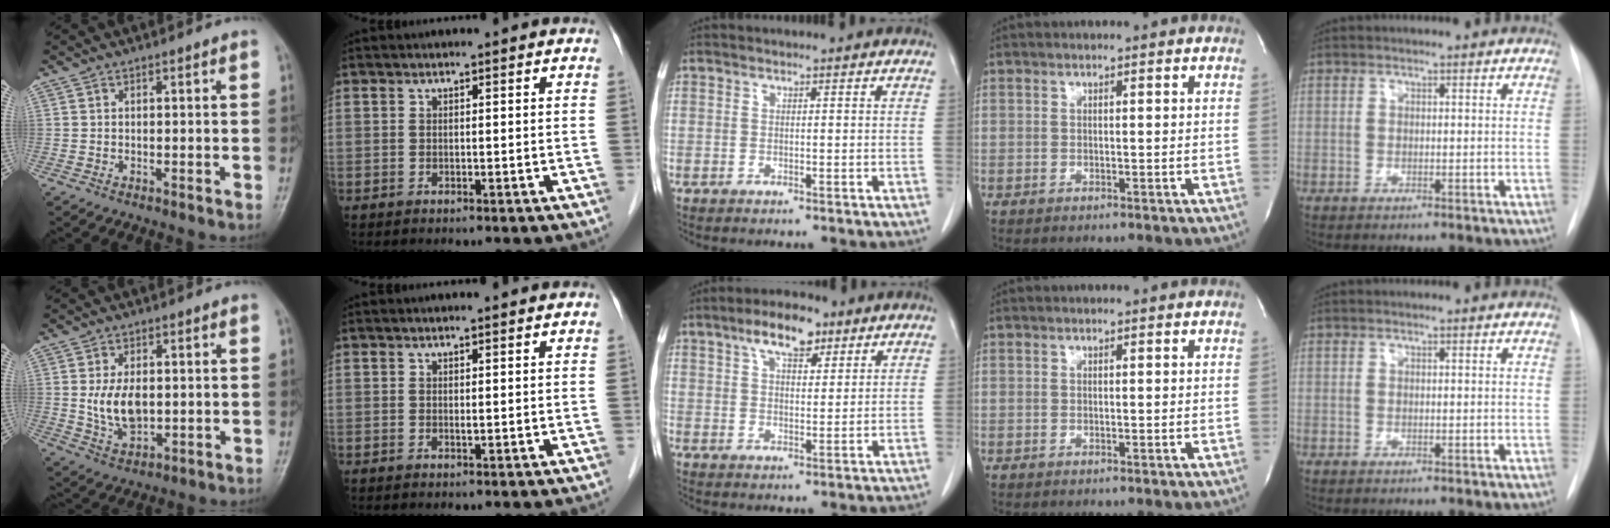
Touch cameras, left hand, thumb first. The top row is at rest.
{"thumb": {"total": 7.8, "force": [0.4, 4.7, 6.2], "torque": [-0.109, -0.007, 0.015]}, "index": {"total": 0.6, "force": [0.3, 0.0, 0.5], "torque": [-0.010, 0.000, 0.003]}, "middle": {"total": 7.4, "force": [4.7, 2.9, 5.0], "torque": [-0.087, 0.012, 0.079]}}